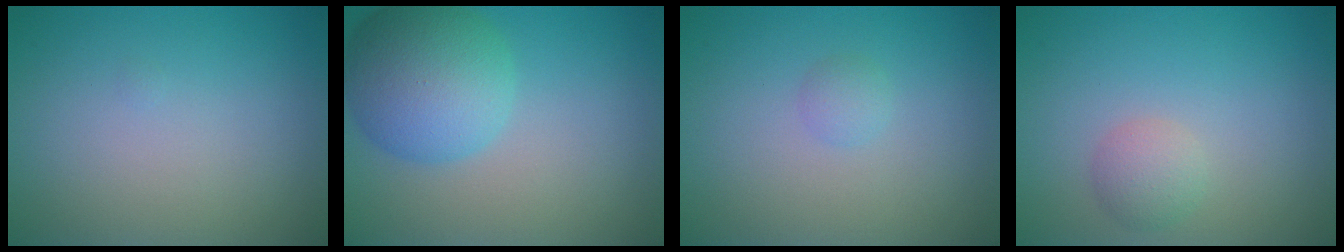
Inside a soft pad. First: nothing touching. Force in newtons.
{"total": 6.4, "press": 6.4, "slide": 0.3}
{"total": 0.9, "press": 0.9, "slide": 0.1}
{"total": 1.8, "press": 1.8, "slide": 0.1}